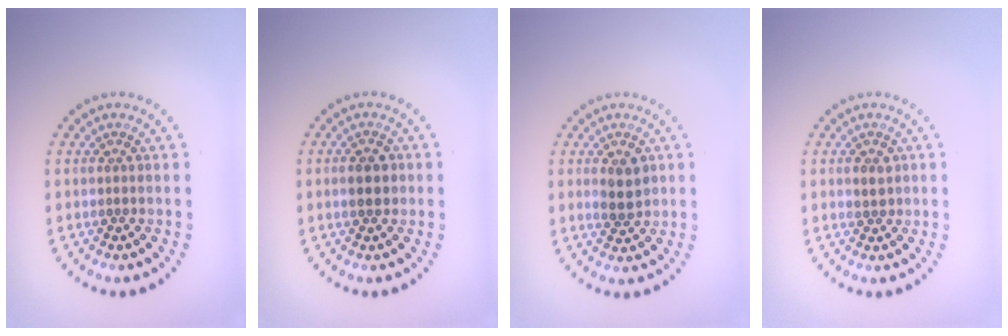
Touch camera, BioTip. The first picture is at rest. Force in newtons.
{"total": 2.4, "press": 2.4, "slide": 0.1}
{"total": 2.4, "press": 2.3, "slide": 0.6}
{"total": 1.3, "press": 1.3, "slide": 0.2}